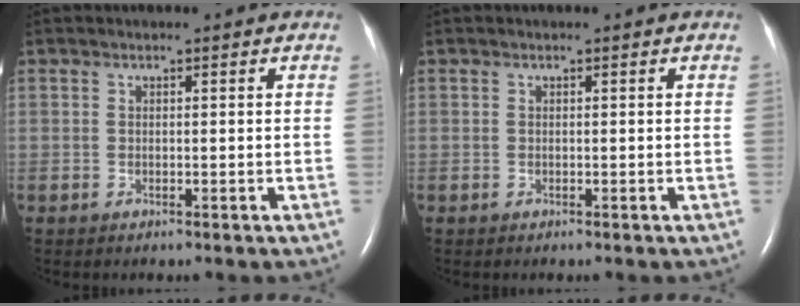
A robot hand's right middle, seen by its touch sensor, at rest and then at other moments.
{"total": 0.0}